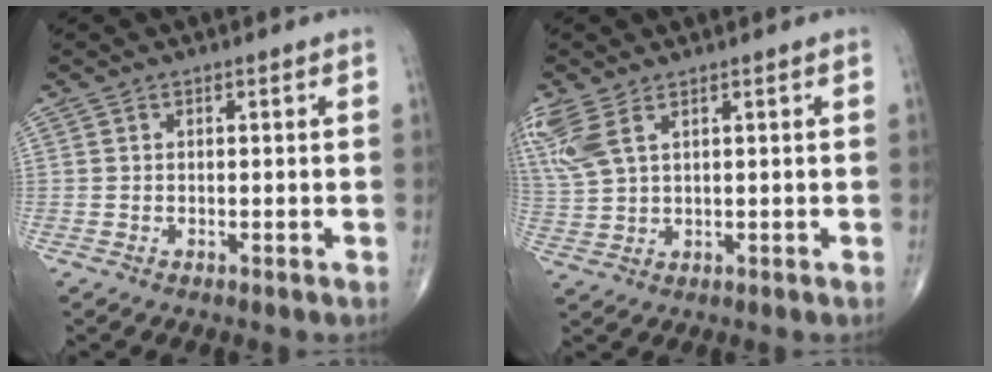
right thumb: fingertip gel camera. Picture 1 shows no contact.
{"total": 7.7, "force": [4.0, 3.4, 5.7], "torque": [-0.155, 0.001, 0.093]}